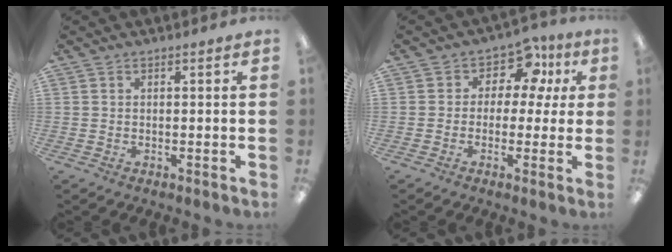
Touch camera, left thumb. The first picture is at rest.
{"total": 7.9, "force": [3.1, 5.9, 4.3], "torque": [-0.068, -0.010, 0.055]}